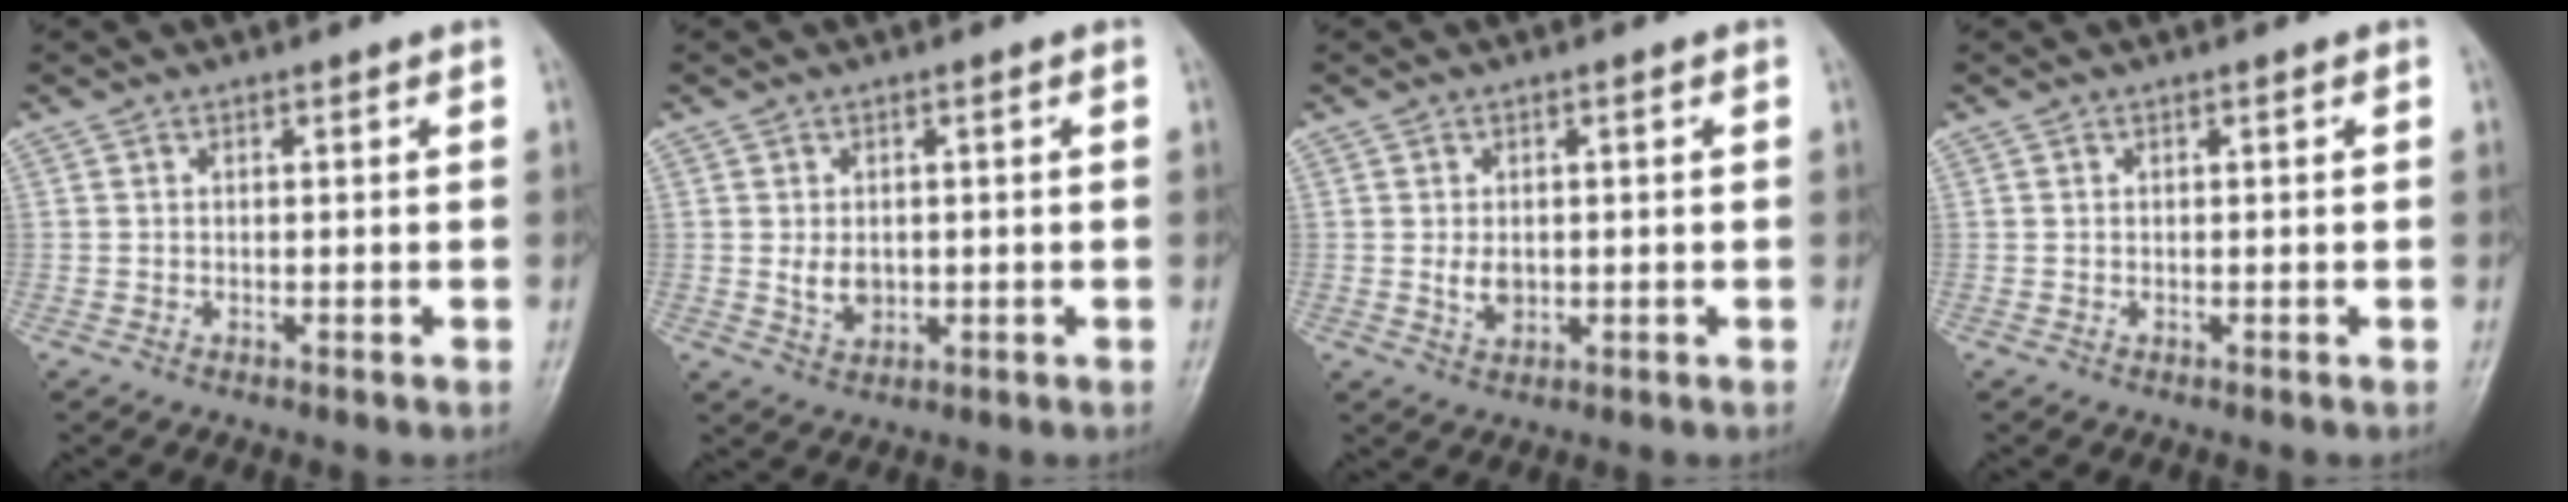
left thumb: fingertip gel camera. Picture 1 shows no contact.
{"total": 3.4, "force": [-0.1, 2.6, 2.2], "torque": [-0.026, -0.005, 0.006]}
{"total": 2.8, "force": [-0.1, 2.1, 1.9], "torque": [-0.026, -0.002, 0.003]}
{"total": 0.0}